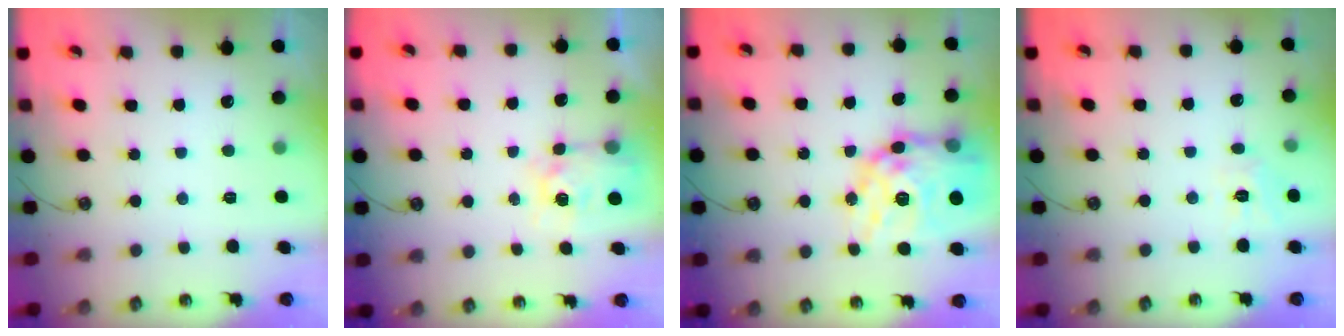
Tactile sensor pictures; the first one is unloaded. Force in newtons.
{"total": 6.1, "press": 6.0, "slide": 0.7}
{"total": 21.7, "press": 21.6, "slide": 1.8}
{"total": 6.4, "press": 6.4, "slide": 0.5}